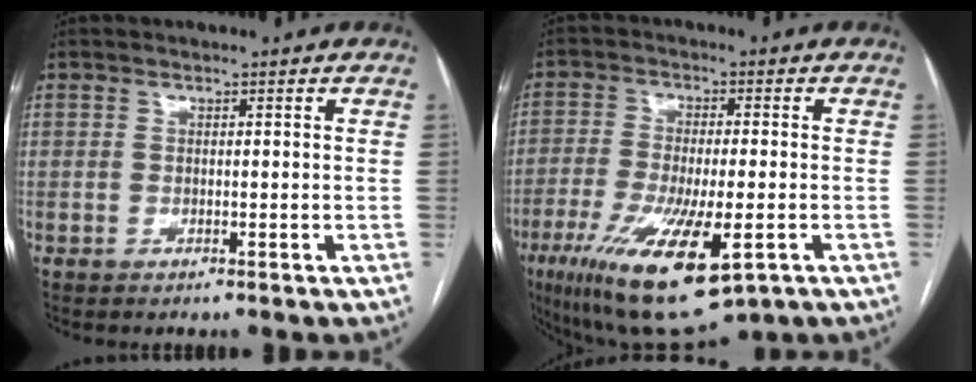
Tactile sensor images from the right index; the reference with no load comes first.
{"total": 16.3, "force": [-7.7, 3.9, 13.9], "torque": [-0.253, -0.042, -0.119]}